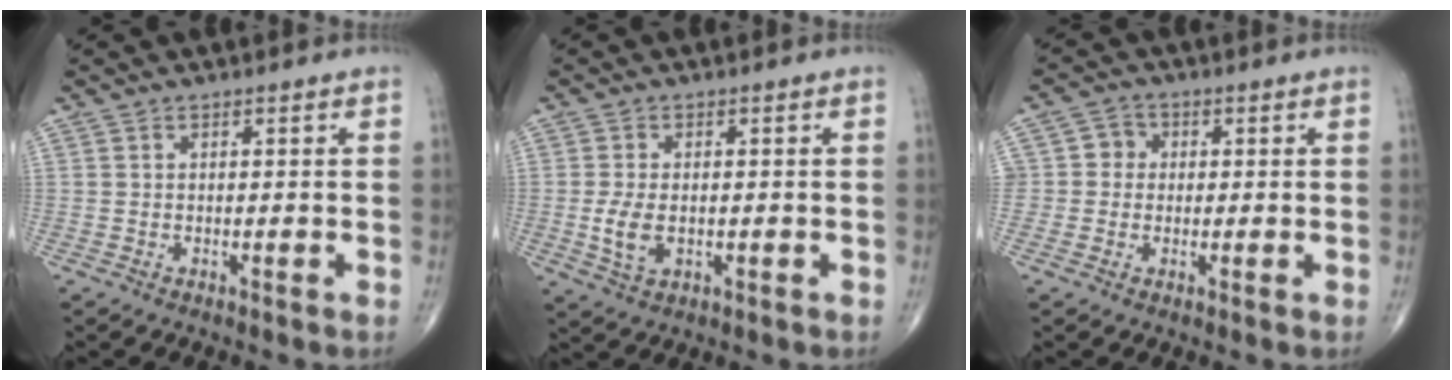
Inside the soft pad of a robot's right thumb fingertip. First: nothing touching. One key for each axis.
{"total": 5.0, "fx": -0.7, "fy": 3.0, "fz": 4.0, "tx": -0.083, "ty": -0.005, "tz": -0.008}
{"total": 3.9, "fx": 0.1, "fy": 3.8, "fz": 0.9, "tx": 0.016, "ty": 0.010, "tz": -0.004}